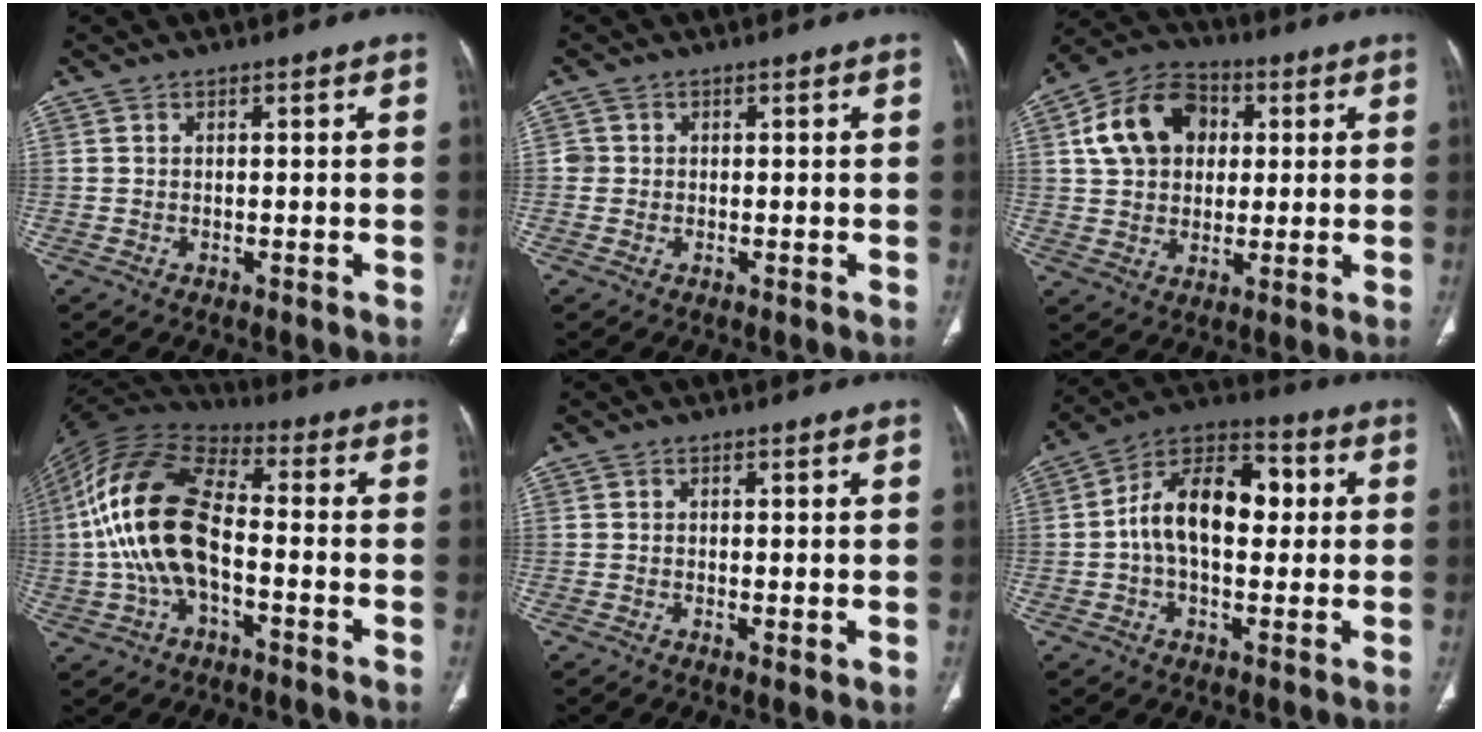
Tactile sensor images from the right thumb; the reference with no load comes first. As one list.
[{"total": 1.6, "force": [0.0, 1.5, 0.2], "torque": [0.006, 0.006, -0.002]}, {"total": 14.2, "force": [3.3, 10.8, 8.6], "torque": [-0.127, 0.012, 0.049]}, {"total": 18.0, "force": [-1.8, 9.4, 15.2], "torque": [-0.308, 0.035, -0.040]}, {"total": 1.5, "force": [0.0, 0.6, 1.4], "torque": [-0.025, -0.008, -0.001]}, {"total": 15.3, "force": [1.3, 9.2, 12.2], "torque": [-0.184, 0.035, 0.011]}]